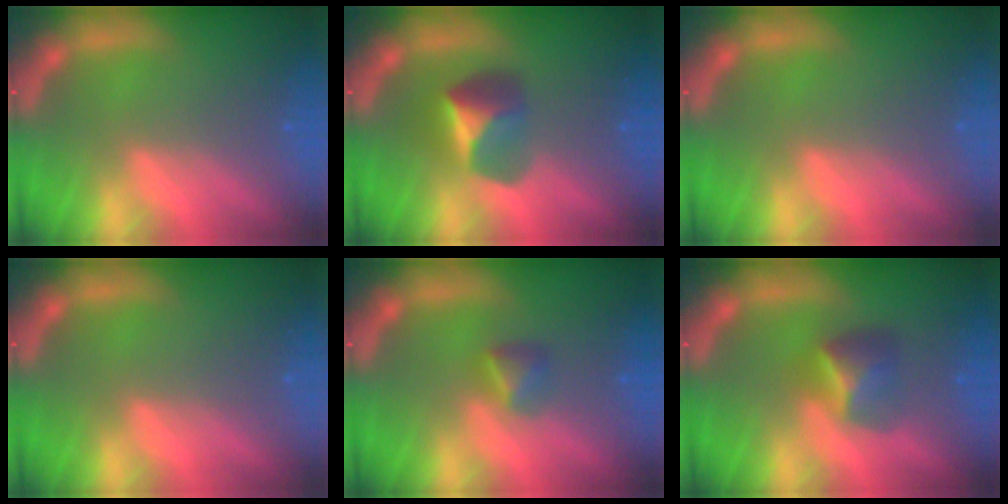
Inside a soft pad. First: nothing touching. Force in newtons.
{"total": 3.9}
{"total": 0.0}
{"total": 0.0}
{"total": 1.9}
{"total": 3.4}